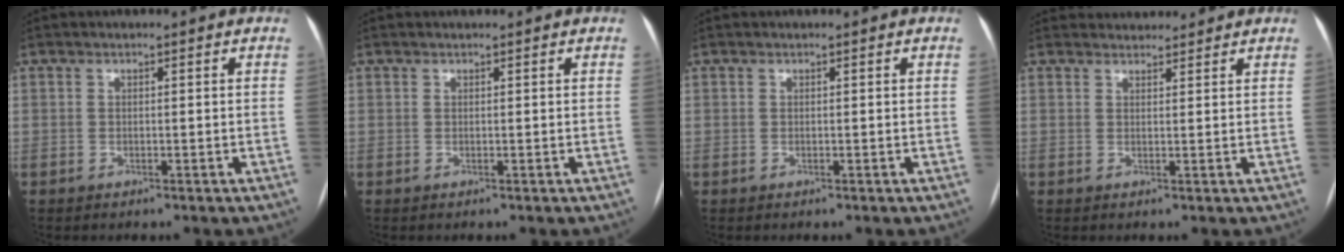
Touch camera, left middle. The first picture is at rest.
{"total": 0.8, "force": [0.8, 0.2, 0.2], "torque": [-0.005, 0.015, 0.015]}
{"total": 0.0}
{"total": 4.1, "force": [4.0, 1.0, 0.1], "torque": [-0.001, 0.022, 0.054]}